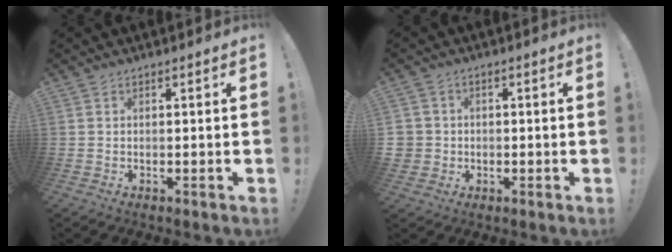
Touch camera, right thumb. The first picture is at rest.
{"total": 3.8, "force": [-0.3, 3.6, 1.0], "torque": [-0.028, 0.009, -0.004]}